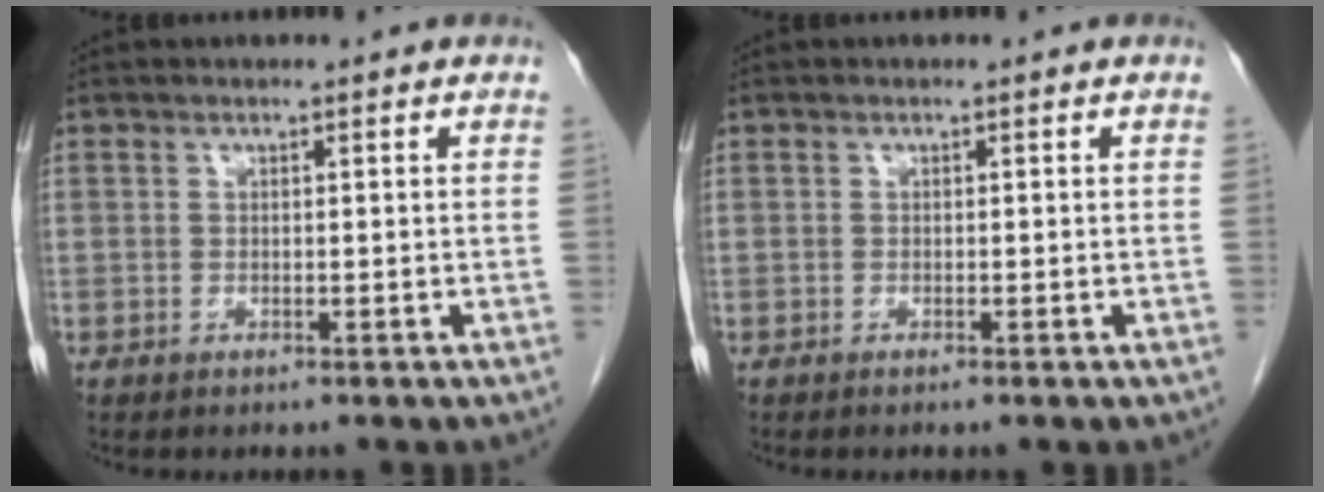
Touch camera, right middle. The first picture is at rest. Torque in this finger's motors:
{"motor_torque": [-0.38, -0.01, 0.00, -0.01]}